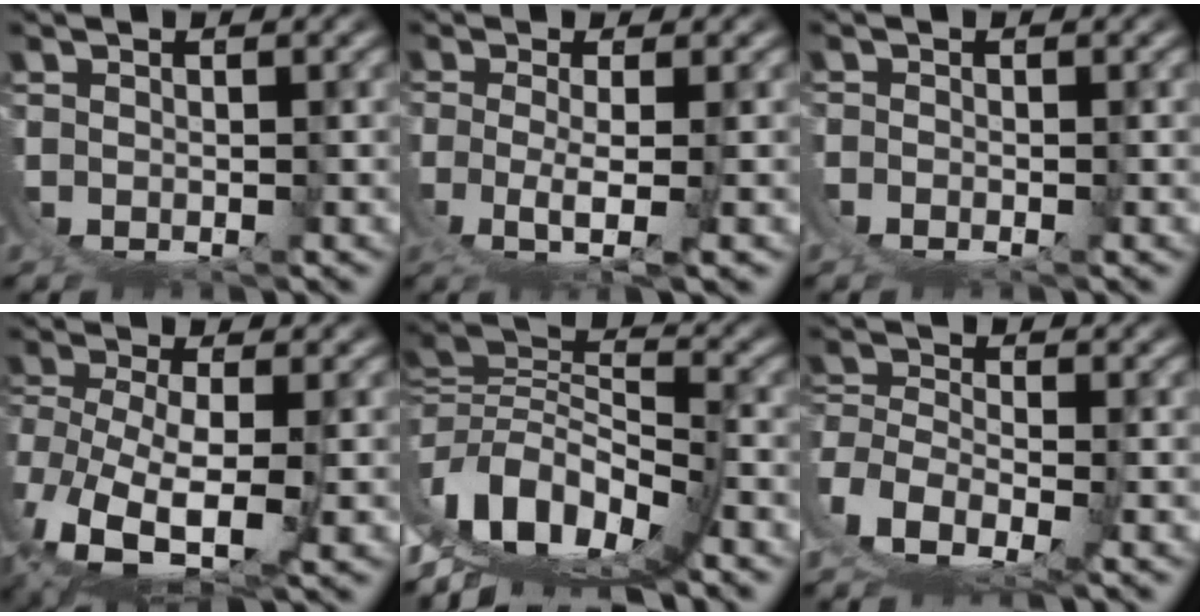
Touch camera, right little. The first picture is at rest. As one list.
[{"total": 3.7, "force": [0.6, 0.8, 3.6], "torque": [-0.088, -0.027, 0.025]}, {"total": 1.4, "force": [-0.2, 1.1, 0.9], "torque": [-0.025, -0.004, -0.002]}, {"total": 9.0, "force": [-0.1, 5.8, 6.9], "torque": [-0.187, -0.058, 0.029]}, {"total": 11.8, "force": [1.1, 7.3, 9.2], "torque": [-0.174, -0.031, 0.030]}, {"total": 10.1, "force": [1.0, 8.6, 5.1], "torque": [-0.162, -0.041, 0.014]}]